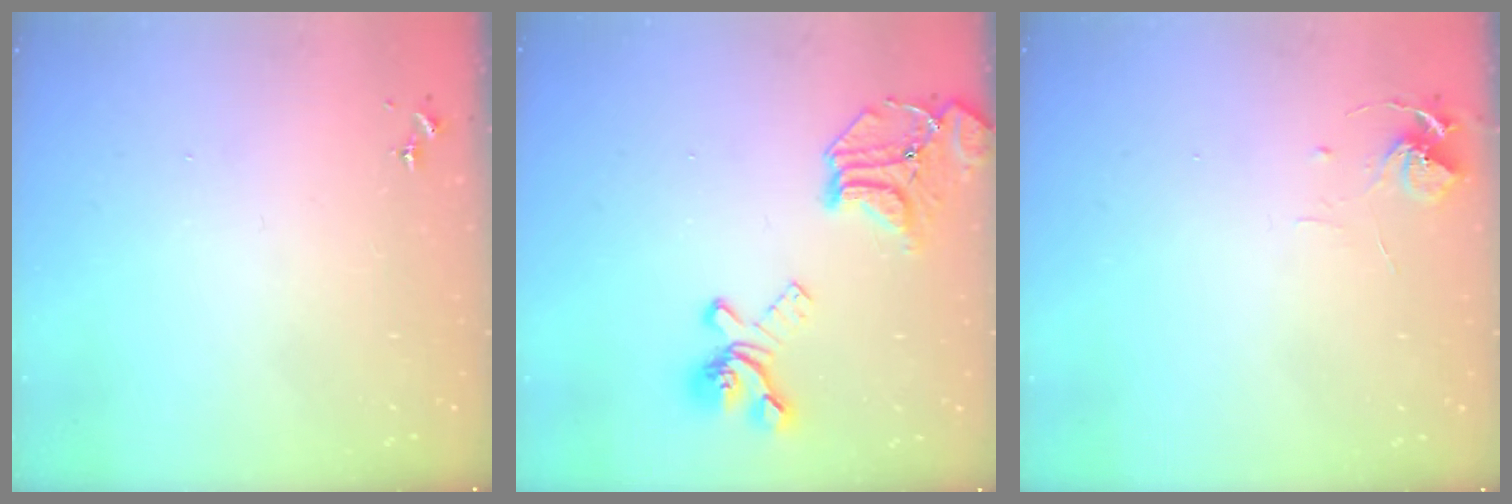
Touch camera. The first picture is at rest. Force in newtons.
{"total": 19.2, "press": 19.1, "slide": 1.9}
{"total": 7.6, "press": 7.5, "slide": 0.5}